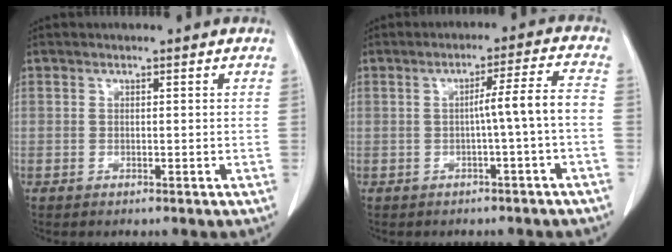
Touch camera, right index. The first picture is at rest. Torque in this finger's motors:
{"motor_torque": [0.73, -0.53, 0.27, 0.05]}